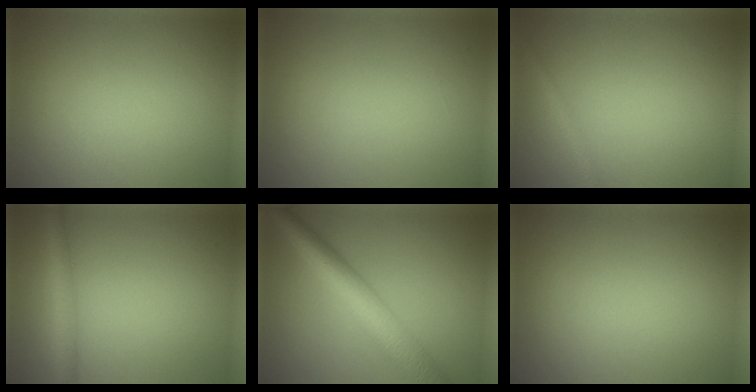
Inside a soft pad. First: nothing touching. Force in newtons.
{"total": 0.0}
{"total": 1.5, "press": 1.5, "slide": 0.1}
{"total": 2.8, "press": 2.8, "slide": 0.1}
{"total": 6.9, "press": 6.9, "slide": 0.2}
{"total": 0.0}